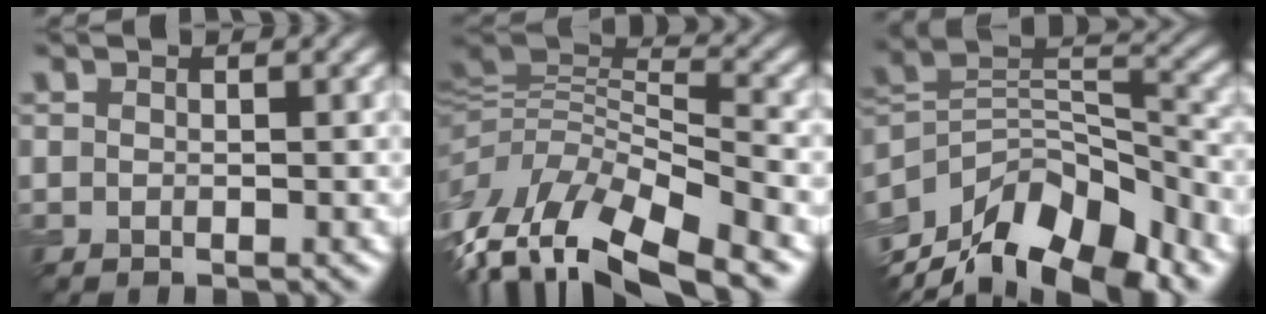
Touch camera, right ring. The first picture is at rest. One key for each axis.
{"total": 15.3, "fx": -8.7, "fy": 6.2, "fz": 10.9, "tx": -0.234, "ty": 0.007, "tz": -0.138}
{"total": 12.7, "fx": -8.8, "fy": 6.1, "fz": 6.9, "tx": -0.137, "ty": 0.026, "tz": -0.158}